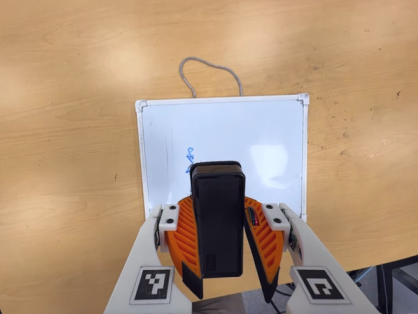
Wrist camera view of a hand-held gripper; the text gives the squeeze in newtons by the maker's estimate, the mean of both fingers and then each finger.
{"total": 10.1, "left": 10.1, "right": 10.2}